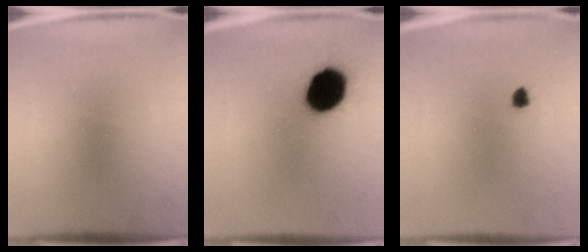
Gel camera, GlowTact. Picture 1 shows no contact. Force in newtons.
{"total": 14.9}
{"total": 1.1}